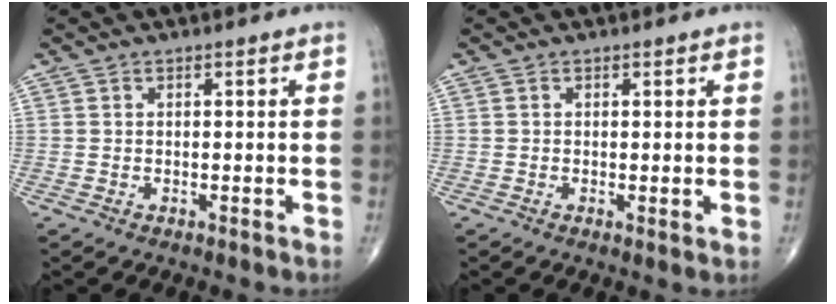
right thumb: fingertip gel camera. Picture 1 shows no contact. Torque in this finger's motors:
{"motor_torque": [-0.52, -0.18, -0.19, -0.12, 0.00]}